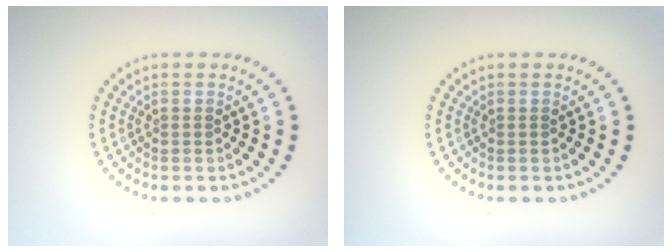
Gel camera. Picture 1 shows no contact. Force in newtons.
{"total": 0.0}